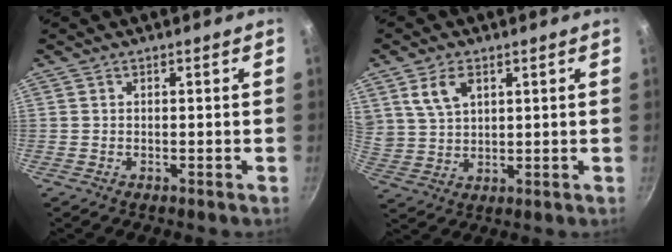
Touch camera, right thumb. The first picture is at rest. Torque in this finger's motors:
{"motor_torque": [0.14, 0.92, 0.90, 0.70, 0.23]}